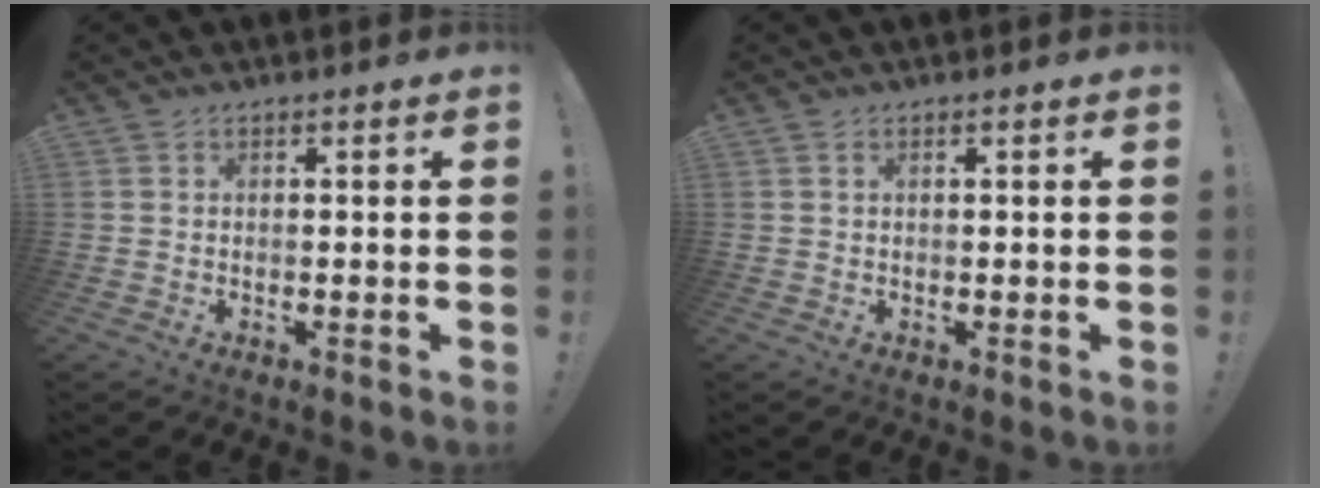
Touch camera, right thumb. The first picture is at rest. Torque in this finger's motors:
{"motor_torque": [0.13, -0.32, 0.01, -0.01, -0.03]}